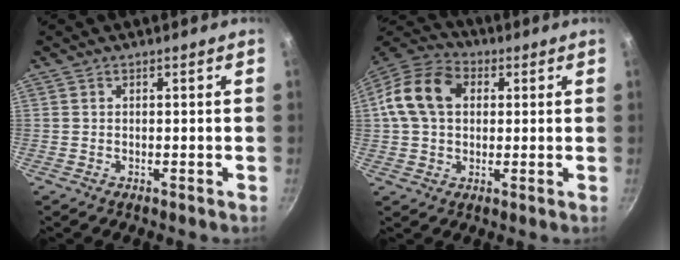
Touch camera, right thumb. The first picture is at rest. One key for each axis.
{"total": 12.9, "fx": 2.4, "fy": 9.5, "fz": 8.4, "tx": -0.135, "ty": 0.022, "tz": 0.025}